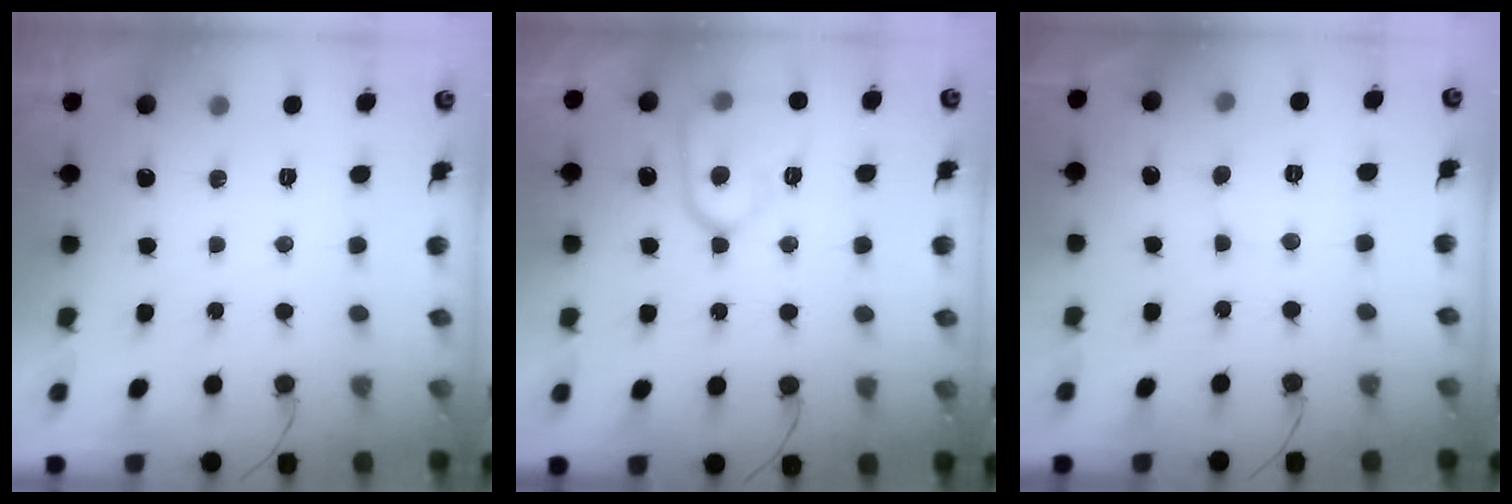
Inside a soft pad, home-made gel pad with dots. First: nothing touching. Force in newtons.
{"total": 12.0, "press": 12.0, "slide": 1.0}
{"total": 3.5, "press": 3.4, "slide": 0.3}